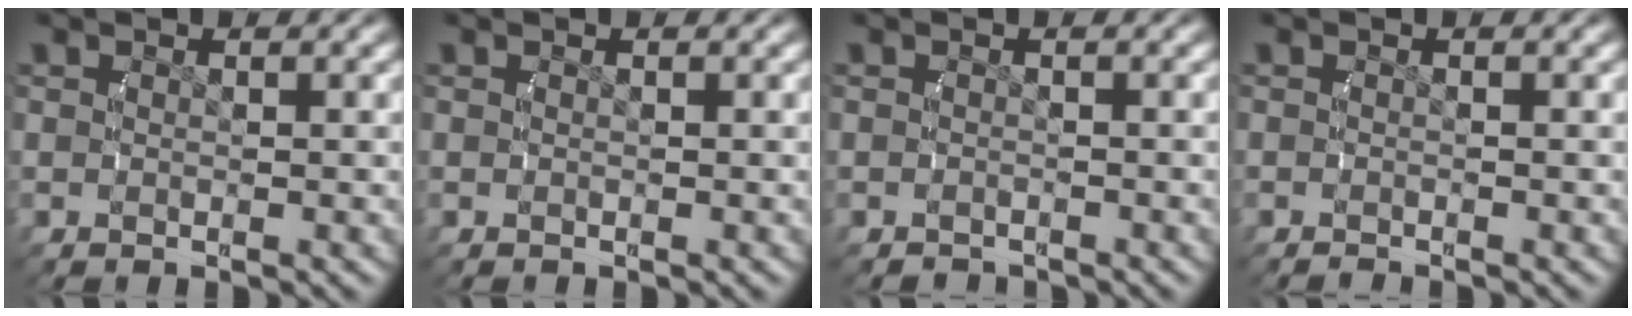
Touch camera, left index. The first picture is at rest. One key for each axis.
{"total": 0.0}
{"total": 1.3, "fx": -1.3, "fy": -0.1, "fz": -0.2, "tx": 0.001, "ty": -0.011, "tz": -0.015}
{"total": 0.7, "fx": -0.6, "fy": -0.4, "fz": -0.1, "tx": 0.000, "ty": -0.005, "tz": -0.009}